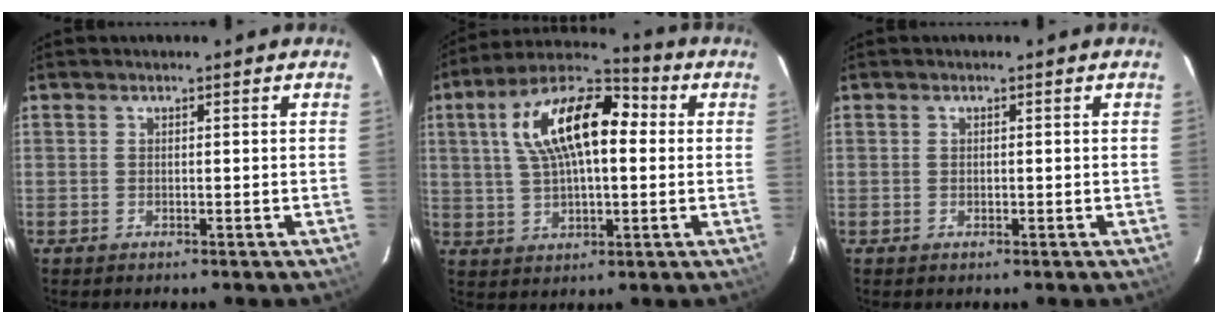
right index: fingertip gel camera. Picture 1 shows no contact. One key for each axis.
{"total": 16.8, "fx": 3.4, "fy": 7.7, "fz": 14.6, "tx": -0.267, "ty": 0.032, "tz": 0.050}
{"total": 0.0}